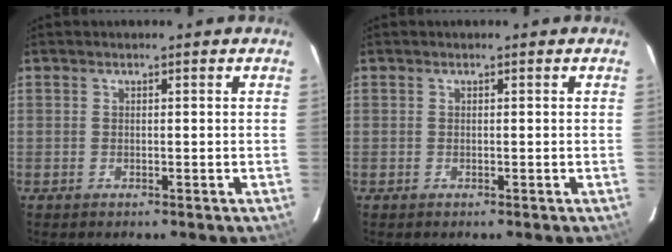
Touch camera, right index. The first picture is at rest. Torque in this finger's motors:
{"motor_torque": [0.00, 0.00, 0.01, 0.00]}